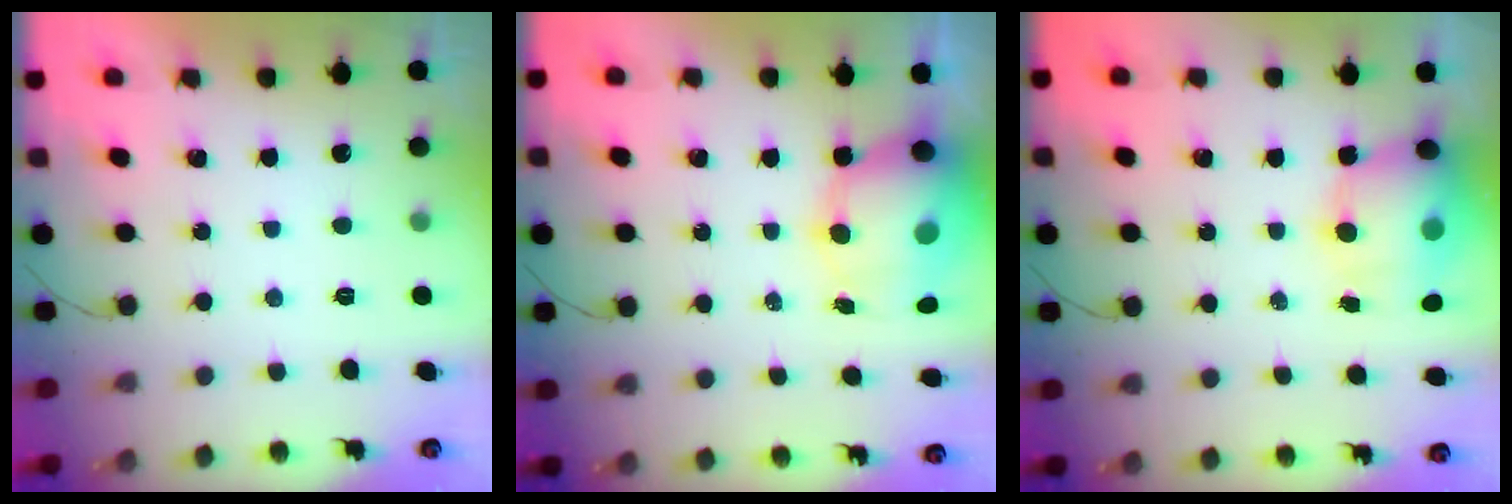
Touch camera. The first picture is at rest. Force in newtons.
{"total": 11.9, "press": 11.5, "slide": 3.0}
{"total": 11.8, "press": 11.3, "slide": 3.2}